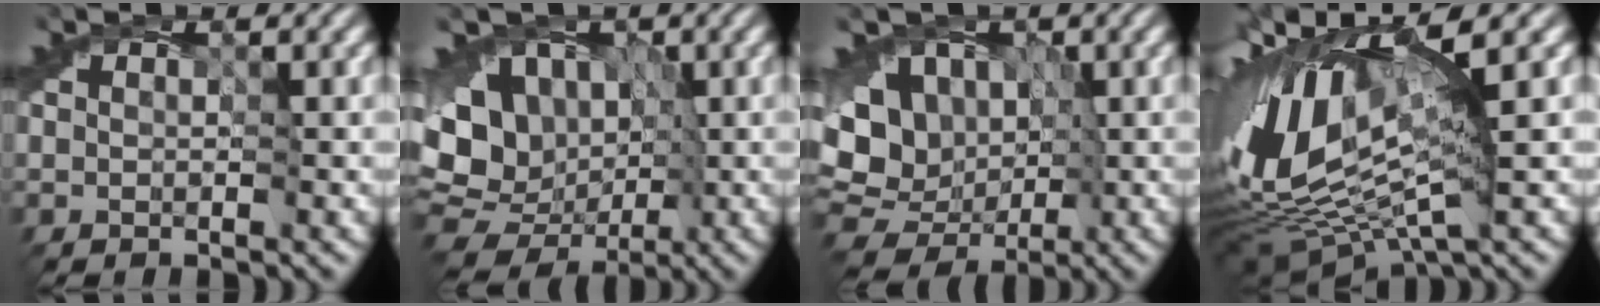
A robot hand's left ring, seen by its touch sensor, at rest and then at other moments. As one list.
[{"total": 13.7, "force": [0.0, 11.1, 8.0], "torque": [-0.130, 0.009, -0.015]}, {"total": 12.0, "force": [0.5, 10.0, 6.6], "torque": [-0.103, 0.014, -0.009]}, {"total": 13.6, "force": [2.2, 6.1, 11.9], "torque": [-0.277, 0.010, 0.052]}]